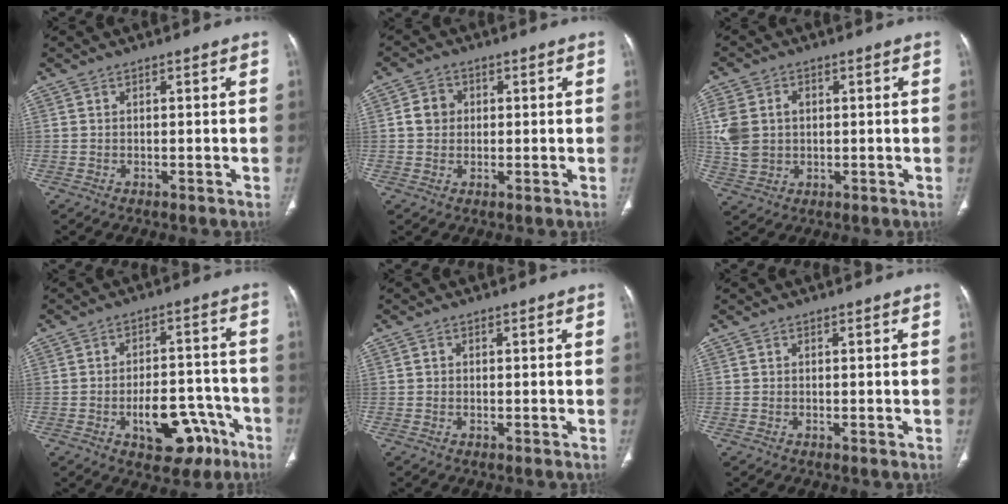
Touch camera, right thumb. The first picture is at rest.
{"total": 4.1, "force": [0.5, 3.7, 1.7], "torque": [-0.015, 0.007, 0.005]}
{"total": 8.3, "force": [1.1, 6.7, 4.8], "torque": [-0.091, 0.007, 0.027]}
{"total": 12.5, "force": [-5.8, 7.2, 8.4], "torque": [-0.086, 0.052, -0.069]}
{"total": 0.7, "force": [0.0, 0.7, 0.2], "torque": [0.001, 0.002, 0.000]}
{"total": 0.0}